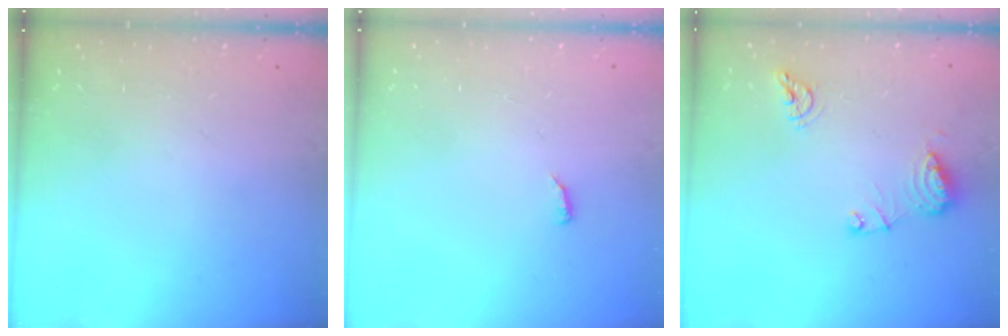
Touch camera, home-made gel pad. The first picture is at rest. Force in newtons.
{"total": 4.3, "press": 4.2, "slide": 0.6}
{"total": 10.5, "press": 10.4, "slide": 1.1}